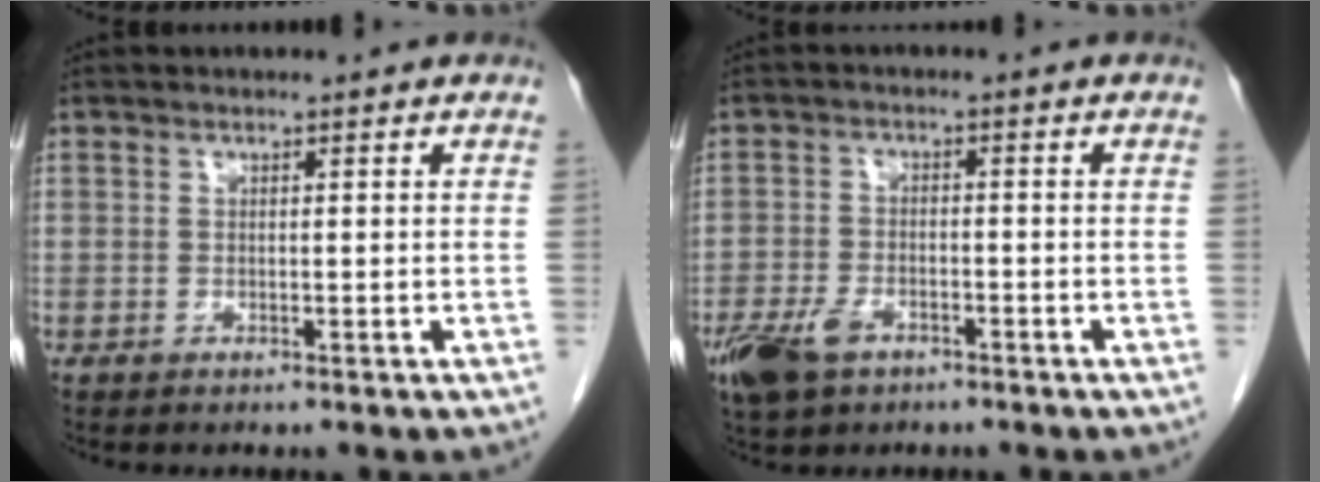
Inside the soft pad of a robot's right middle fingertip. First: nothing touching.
{"total": 7.1, "force": [-4.3, 3.9, 4.0], "torque": [-0.085, -0.004, -0.075]}